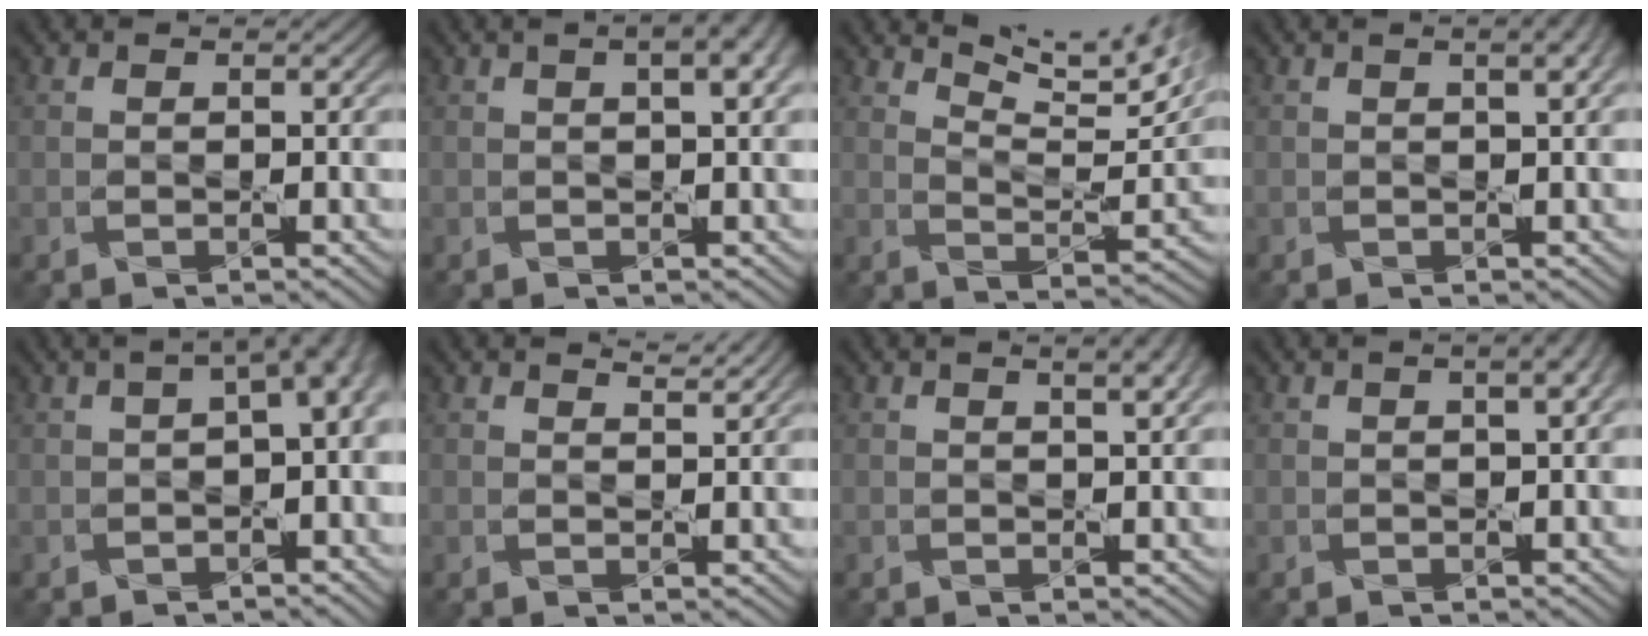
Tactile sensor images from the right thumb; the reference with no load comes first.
{"total": 5.4, "force": [2.2, 1.7, 4.6], "torque": [-0.055, 0.011, 0.015]}
{"total": 10.7, "force": [7.7, 2.4, 7.1], "torque": [-0.130, 0.001, 0.121]}
{"total": 2.9, "force": [1.2, 0.7, 2.5], "torque": [-0.029, 0.001, 0.006]}
{"total": 5.9, "force": [0.5, 2.0, 5.5], "torque": [-0.071, 0.012, 0.013]}
{"total": 1.9, "force": [1.7, 0.2, 0.8], "torque": [-0.014, -0.002, 0.025]}
{"total": 3.6, "force": [1.8, 1.0, 2.9], "torque": [-0.034, 0.005, 0.013]}
{"total": 3.2, "force": [1.2, 1.0, 2.9], "torque": [-0.031, 0.007, 0.001]}